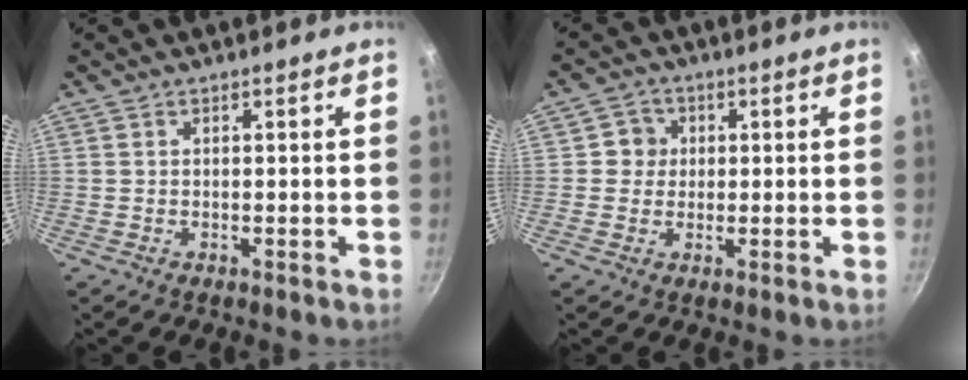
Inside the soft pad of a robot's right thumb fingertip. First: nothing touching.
{"total": 3.9, "force": [0.5, 3.8, 0.8], "torque": [0.018, 0.004, 0.001]}